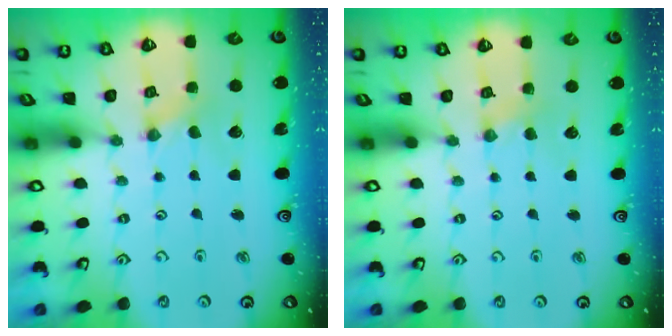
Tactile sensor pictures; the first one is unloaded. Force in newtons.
{"total": 2.5, "press": 2.4, "slide": 0.4}